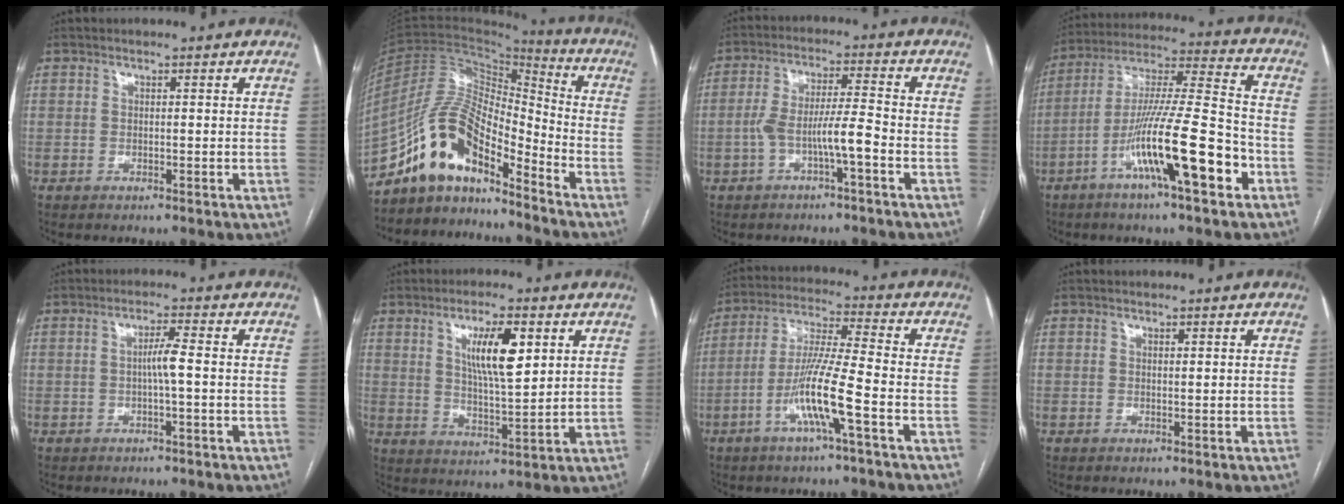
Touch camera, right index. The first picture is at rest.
{"total": 13.2, "force": [-10.2, 3.9, 7.5], "torque": [-0.138, 0.036, -0.186]}
{"total": 6.5, "force": [-2.6, 0.2, 6.0], "torque": [-0.118, 0.022, -0.042]}
{"total": 16.7, "force": [-7.2, 1.0, 15.1], "torque": [-0.272, -0.004, -0.126]}
{"total": 3.0, "force": [-0.3, -0.2, 2.9], "torque": [-0.051, 0.002, -0.005]}
{"total": 9.0, "force": [3.4, 2.1, 8.1], "torque": [-0.142, 0.000, 0.063]}
{"total": 10.8, "force": [-4.2, -0.4, 9.9], "torque": [-0.198, -0.002, -0.083]}
{"total": 0.0}